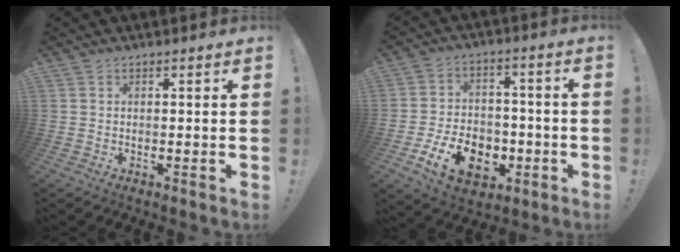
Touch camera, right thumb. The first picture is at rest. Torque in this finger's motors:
{"motor_torque": [1.74, 1.83, 1.01, -0.87, 0.08]}